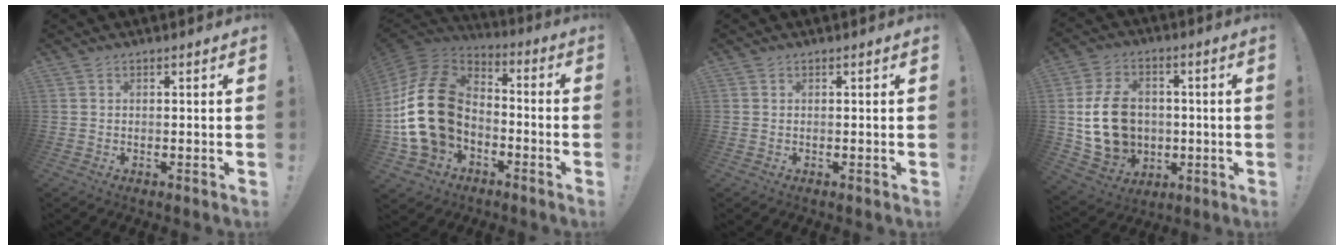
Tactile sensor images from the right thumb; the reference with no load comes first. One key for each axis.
{"total": 22.3, "fx": -2.0, "fy": 15.9, "fz": 15.5, "tx": -0.310, "ty": 0.023, "tz": -0.026}
{"total": 0.0}
{"total": 15.6, "fx": -0.1, "fy": 12.5, "fz": 9.3, "tx": -0.167, "ty": 0.003, "tz": 0.006}